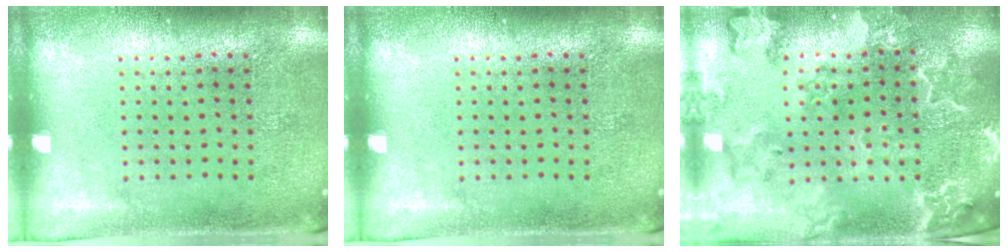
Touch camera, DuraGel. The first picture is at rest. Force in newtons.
{"total": 0.0}
{"total": 2.9, "press": 2.7, "slide": 1.1}